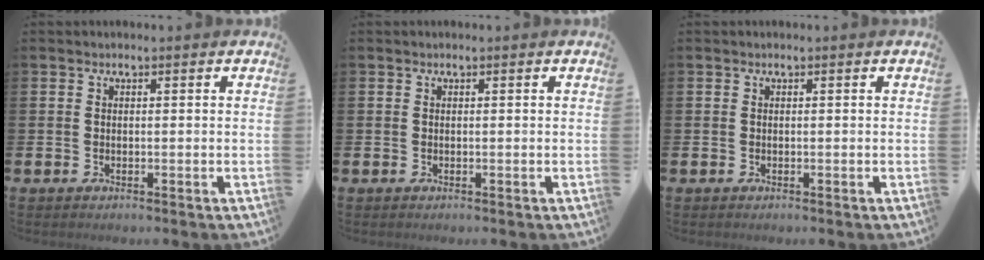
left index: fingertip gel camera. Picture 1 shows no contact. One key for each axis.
{"total": 0.0}
{"total": 0.0}